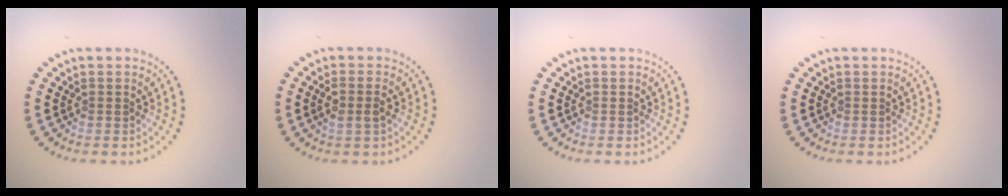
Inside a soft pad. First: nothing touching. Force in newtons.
{"total": 1.8, "press": 1.7, "slide": 0.6}
{"total": 0.0}
{"total": 0.0}